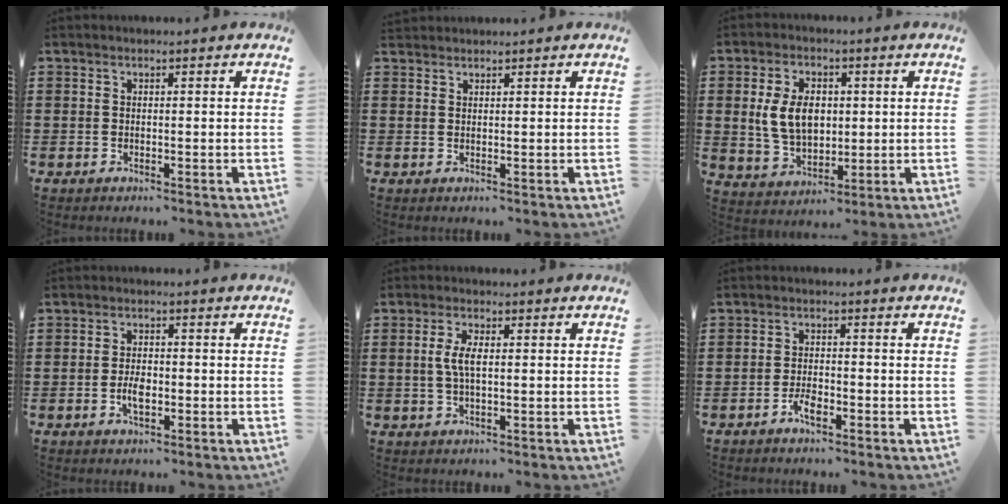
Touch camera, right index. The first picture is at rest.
{"total": 1.4, "force": [1.4, 0.3, -0.3], "torque": [0.001, 0.003, 0.028]}
{"total": 7.9, "force": [1.0, 5.3, 5.7], "torque": [-0.128, 0.010, 0.014]}
{"total": 3.3, "force": [-0.8, 1.5, 2.8], "torque": [-0.059, 0.000, -0.016]}
{"total": 4.0, "force": [0.3, 1.4, 3.7], "torque": [-0.082, 0.002, 0.001]}
{"total": 2.8, "force": [-1.7, 1.0, 1.9], "torque": [-0.035, 0.004, -0.031]}